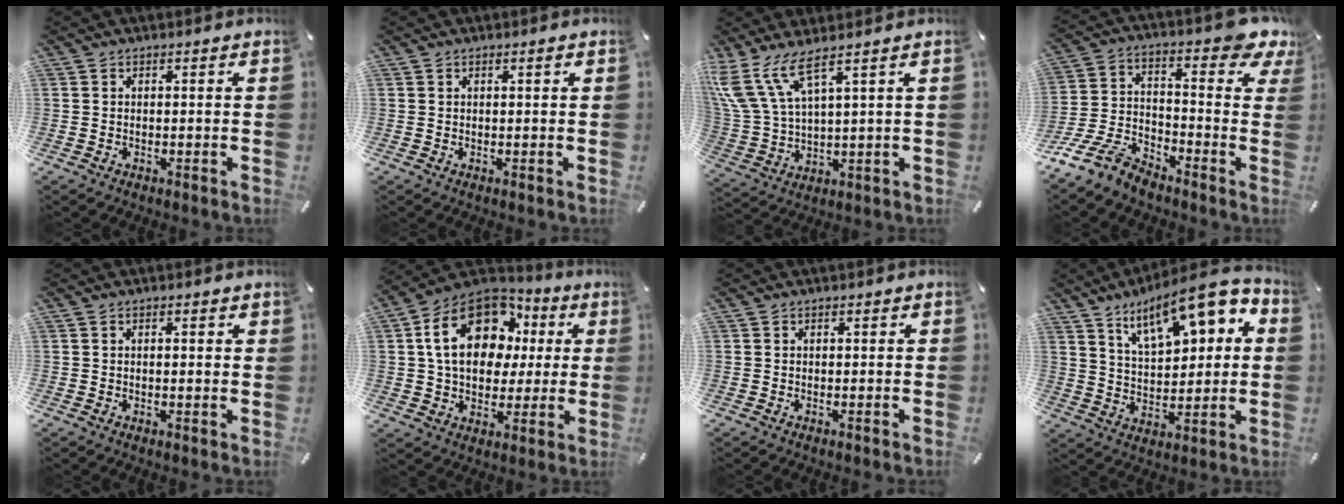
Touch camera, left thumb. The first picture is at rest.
{"total": 0.7, "force": [0.3, 0.1, 0.6], "torque": [-0.012, 0.000, 0.006]}
{"total": 10.8, "force": [6.4, 3.8, 7.8], "torque": [-0.194, -0.033, 0.117]}
{"total": 12.6, "force": [-6.6, 7.3, 7.9], "torque": [-0.163, 0.029, -0.123]}
{"total": 1.0, "force": [0.4, 0.3, 0.8], "torque": [-0.009, -0.002, 0.004]}
{"total": 19.7, "force": [6.0, 14.4, 12.1], "torque": [-0.202, -0.013, 0.110]}
{"total": 0.0}
{"total": 15.6, "force": [9.8, 6.7, 10.2], "torque": [-0.165, -0.043, 0.167]}